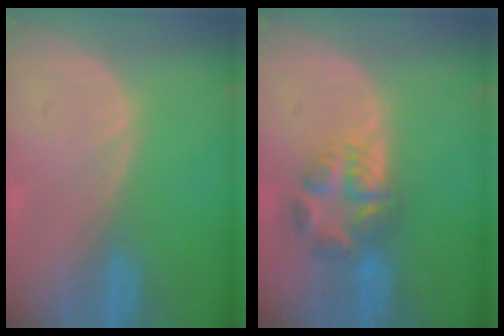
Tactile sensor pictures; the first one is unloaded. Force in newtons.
{"total": 6.0, "press": 6.0, "slide": 0.5}